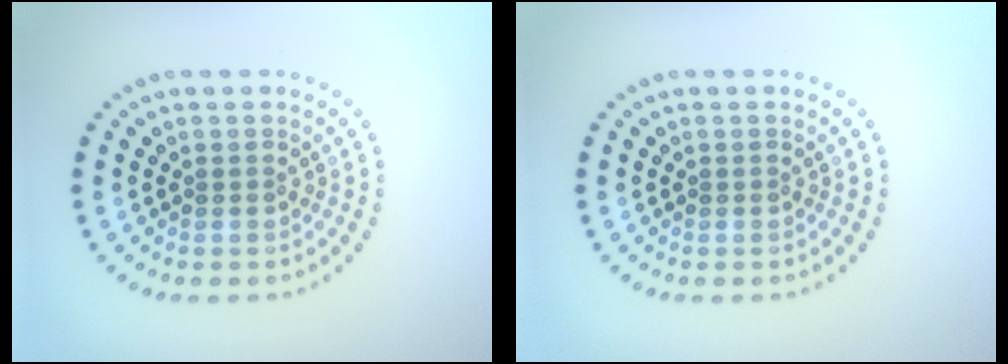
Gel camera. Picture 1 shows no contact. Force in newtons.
{"total": 0.0}